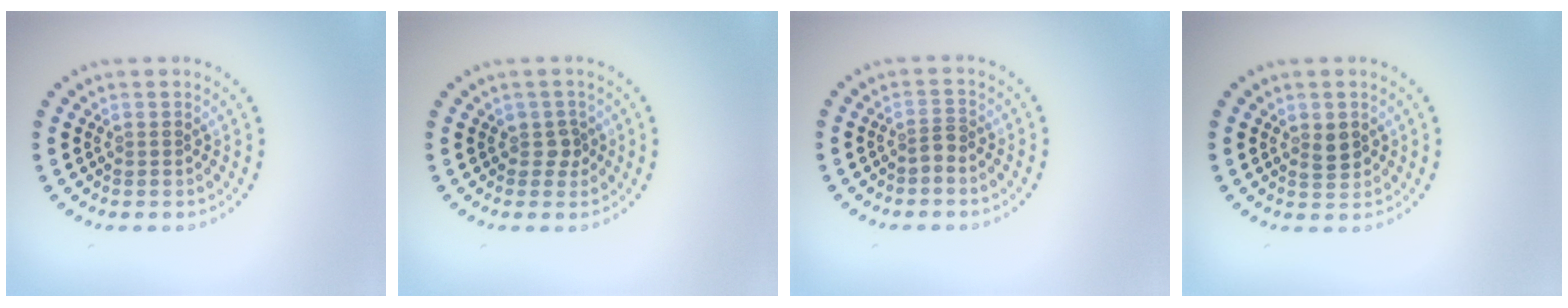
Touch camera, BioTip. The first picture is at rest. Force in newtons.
{"total": 1.3, "press": 1.1, "slide": 0.7}
{"total": 0.9, "press": 0.6, "slide": 0.7}
{"total": 1.6, "press": 1.6, "slide": 0.4}